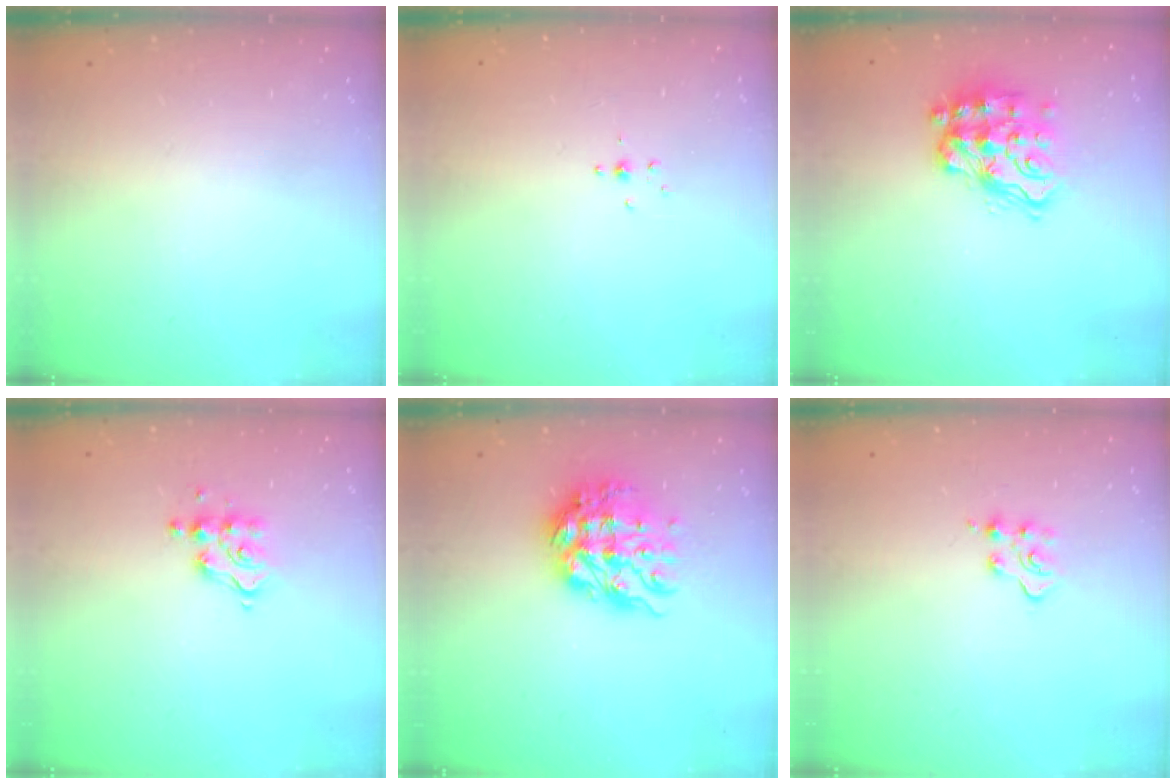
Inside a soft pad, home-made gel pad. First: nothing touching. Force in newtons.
{"total": 2.4, "press": 2.3, "slide": 0.8}
{"total": 15.1, "press": 15.0, "slide": 1.1}
{"total": 6.8, "press": 6.7, "slide": 0.6}
{"total": 11.4, "press": 11.3, "slide": 0.9}
{"total": 4.2, "press": 4.2, "slide": 0.4}